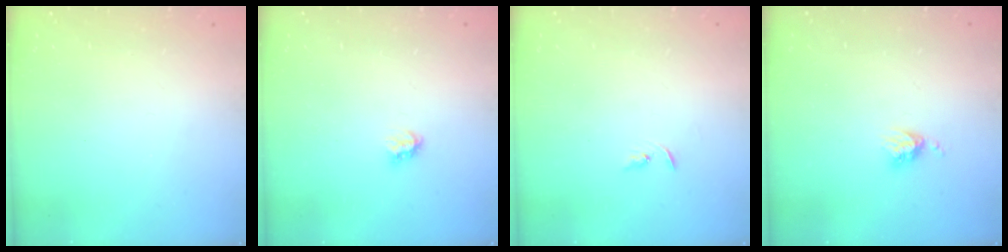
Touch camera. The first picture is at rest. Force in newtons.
{"total": 2.8, "press": 2.8, "slide": 0.5}
{"total": 2.2, "press": 2.2, "slide": 0.2}
{"total": 3.3, "press": 3.3, "slide": 0.4}